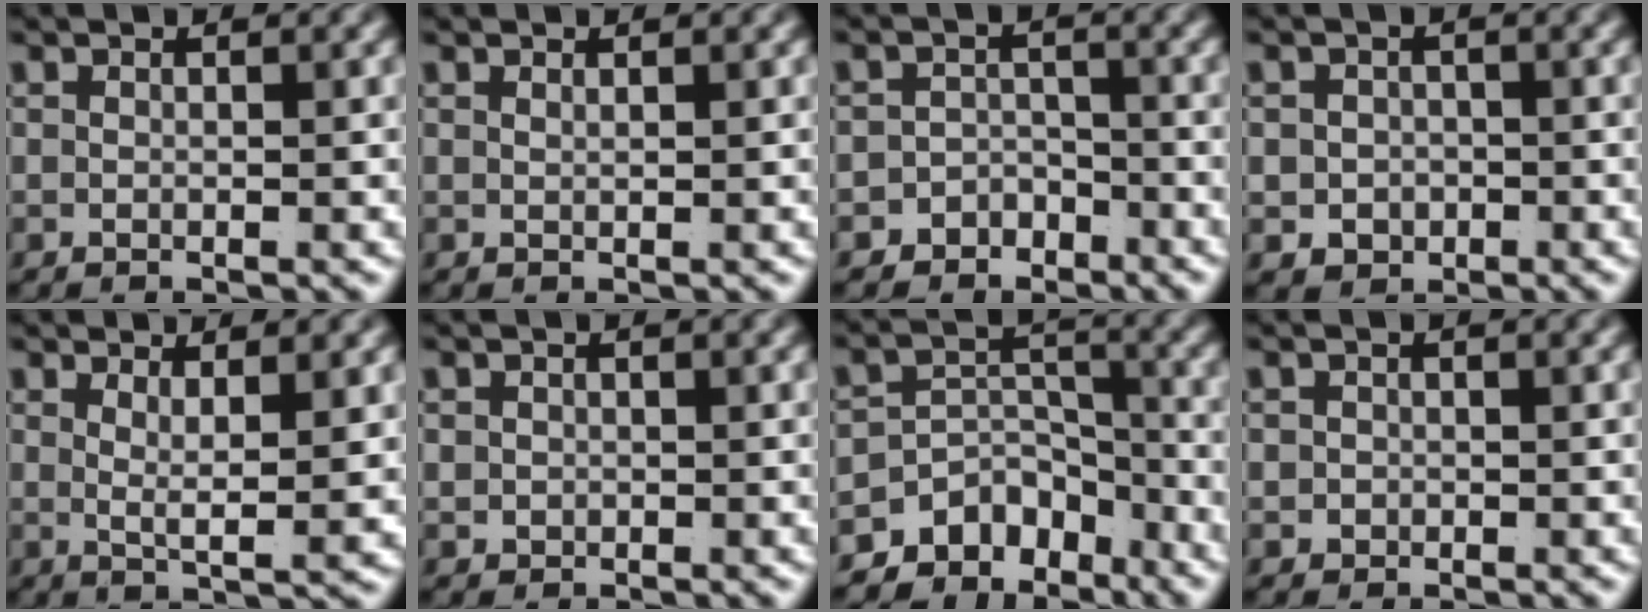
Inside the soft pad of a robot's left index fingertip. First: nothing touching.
{"total": 0.8, "force": [0.4, -0.7, 0.1], "torque": [-0.001, -0.005, 0.013]}
{"total": 4.6, "force": [-3.6, 2.9, 0.1], "torque": [0.005, -0.012, -0.066]}
{"total": 3.5, "force": [-1.2, 3.1, 1.1], "torque": [-0.016, -0.017, -0.014]}
{"total": 2.9, "force": [1.0, -0.1, 2.7], "torque": [-0.049, -0.017, 0.025]}
{"total": 1.2, "force": [-0.1, 1.1, 0.4], "torque": [-0.019, -0.012, 0.007]}
{"total": 10.4, "force": [-6.5, 7.1, 3.8], "torque": [-0.054, -0.026, -0.109]}
{"total": 1.4, "force": [-0.4, 1.3, 0.3], "torque": [-0.016, -0.014, 0.000]}